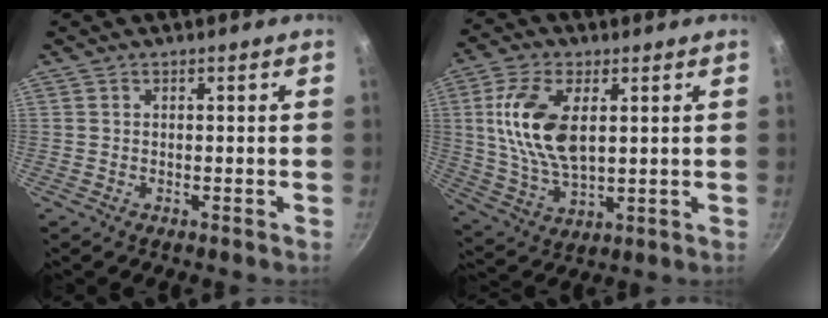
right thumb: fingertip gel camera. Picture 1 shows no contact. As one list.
[{"total": 14.2, "force": [3.0, 7.5, 11.7], "torque": [-0.226, -0.009, 0.063]}]